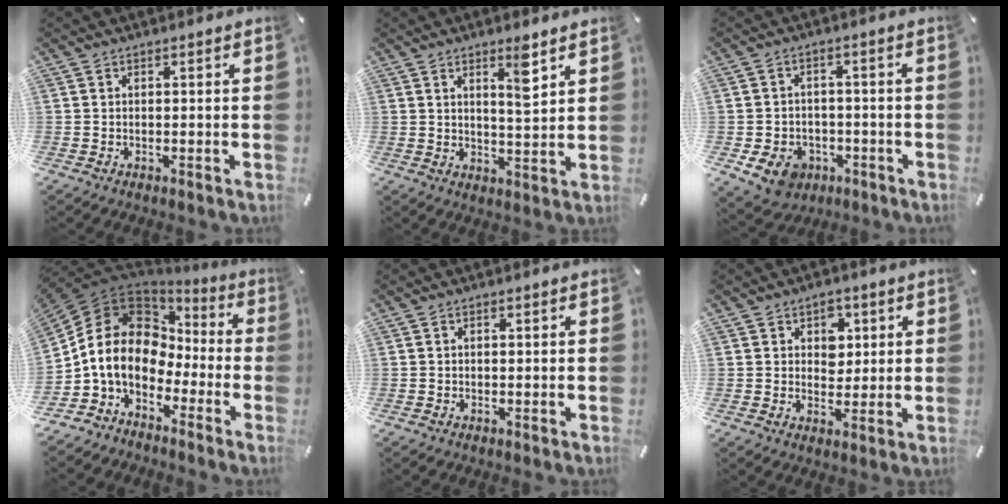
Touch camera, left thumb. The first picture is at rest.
{"total": 6.8, "force": [4.0, 1.2, 5.4], "torque": [-0.075, -0.027, 0.057]}
{"total": 8.0, "force": [-3.7, 6.3, 3.3], "torque": [-0.077, 0.020, -0.070]}
{"total": 12.1, "force": [-1.8, 10.0, 6.6], "torque": [-0.167, 0.000, -0.043]}
{"total": 0.6, "force": [0.1, 0.4, 0.4], "torque": [-0.008, 0.002, 0.001]}
{"total": 5.6, "force": [2.0, 4.6, 2.5], "torque": [-0.023, -0.007, 0.027]}